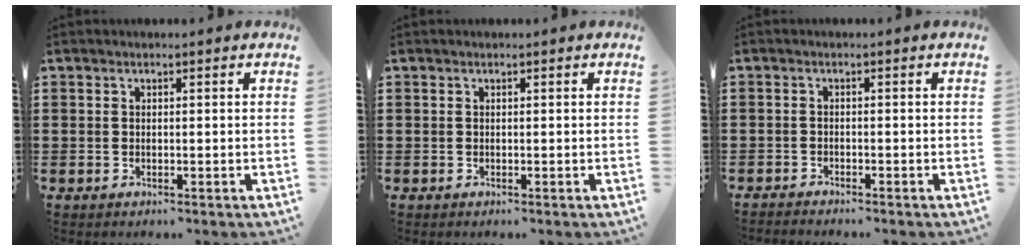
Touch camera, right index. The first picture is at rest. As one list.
[{"total": 0.0}, {"total": 1.3, "force": [-1.3, 0.1, -0.1], "torque": [-0.002, 0.002, -0.028]}]